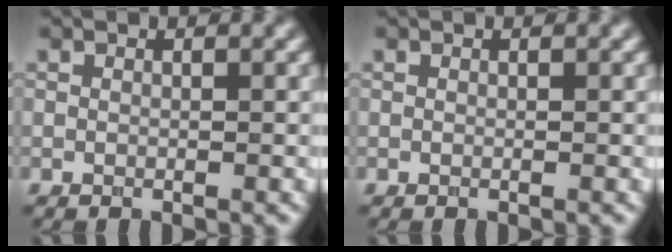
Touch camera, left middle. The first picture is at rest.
{"total": 0.0}